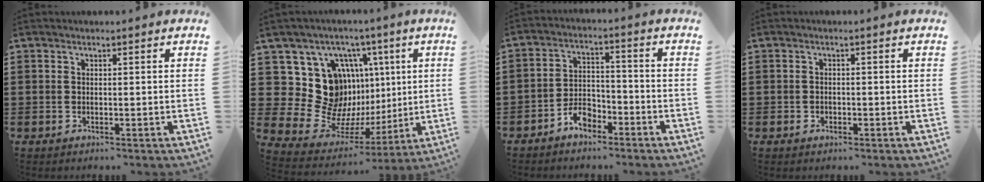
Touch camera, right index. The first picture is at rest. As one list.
[{"total": 15.5, "force": [3.1, 13.9, 6.2], "torque": [-0.128, -0.037, 0.077]}, {"total": 4.7, "force": [-3.6, 2.2, 2.0], "torque": [-0.044, 0.008, -0.069]}, {"total": 0.9, "force": [-0.5, 0.7, 0.1], "torque": [-0.005, 0.001, -0.011]}]